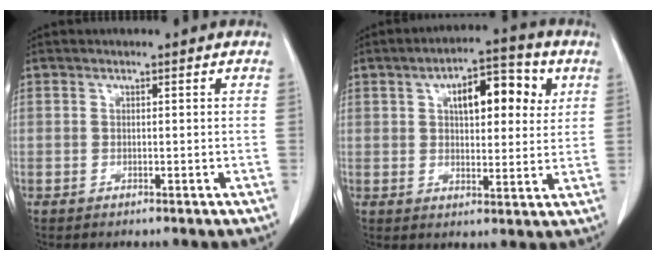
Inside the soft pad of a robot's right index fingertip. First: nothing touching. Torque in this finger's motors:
{"motor_torque": [0.36, 0.21, 0.19, 0.07]}